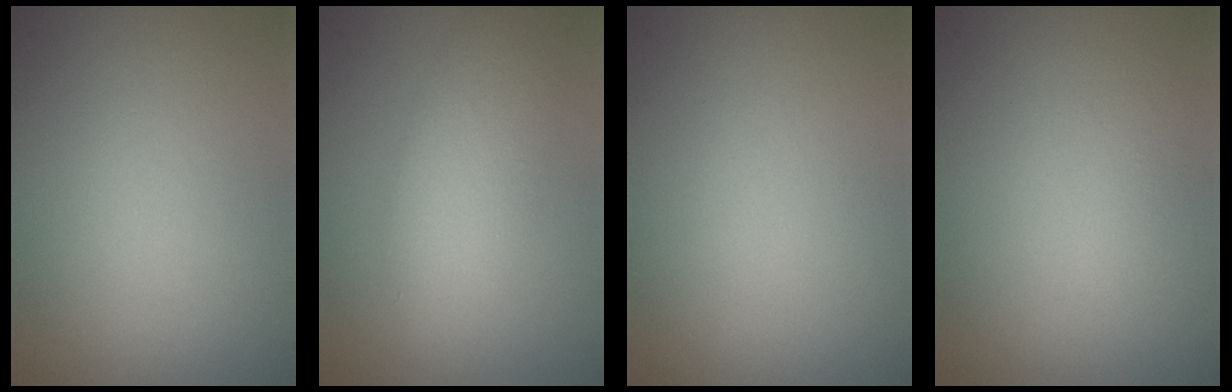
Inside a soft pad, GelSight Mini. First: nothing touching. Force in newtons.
{"total": 4.2, "press": 4.2, "slide": 0.2}
{"total": 0.0}
{"total": 1.0, "press": 1.0, "slide": 0.0}